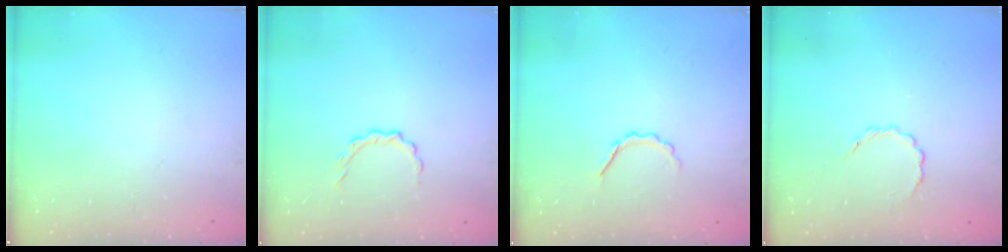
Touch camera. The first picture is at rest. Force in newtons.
{"total": 3.3, "press": 3.1, "slide": 1.1}
{"total": 3.5, "press": 3.4, "slide": 0.7}
{"total": 3.0, "press": 2.8, "slide": 1.0}